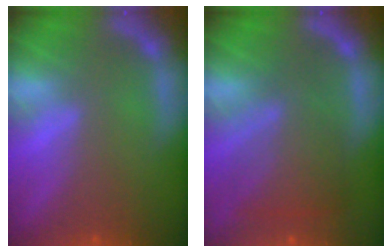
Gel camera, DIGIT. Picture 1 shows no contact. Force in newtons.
{"total": 6.1}